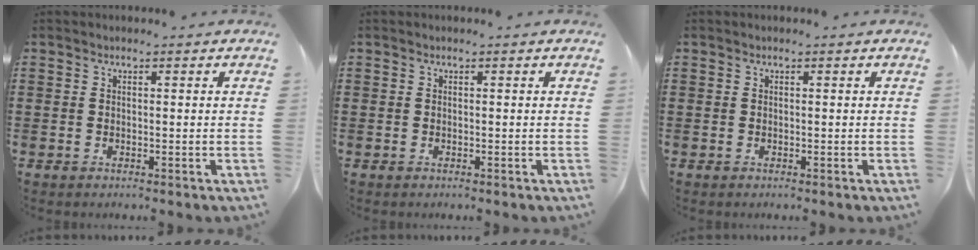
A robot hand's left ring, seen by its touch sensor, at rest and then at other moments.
{"total": 0.0}
{"total": 0.0}